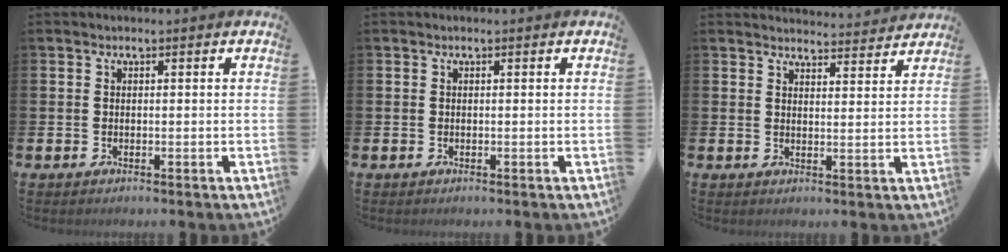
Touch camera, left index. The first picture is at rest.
{"total": 0.0}
{"total": 3.0, "force": [3.0, 0.2, -0.1], "torque": [0.009, -0.025, 0.052]}